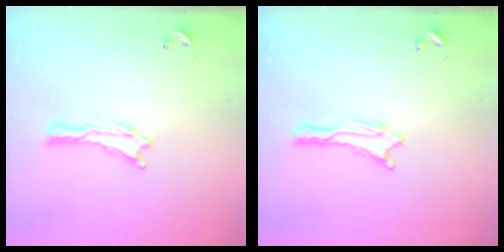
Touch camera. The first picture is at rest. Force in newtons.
{"total": 1.1, "press": 1.1, "slide": 0.1}